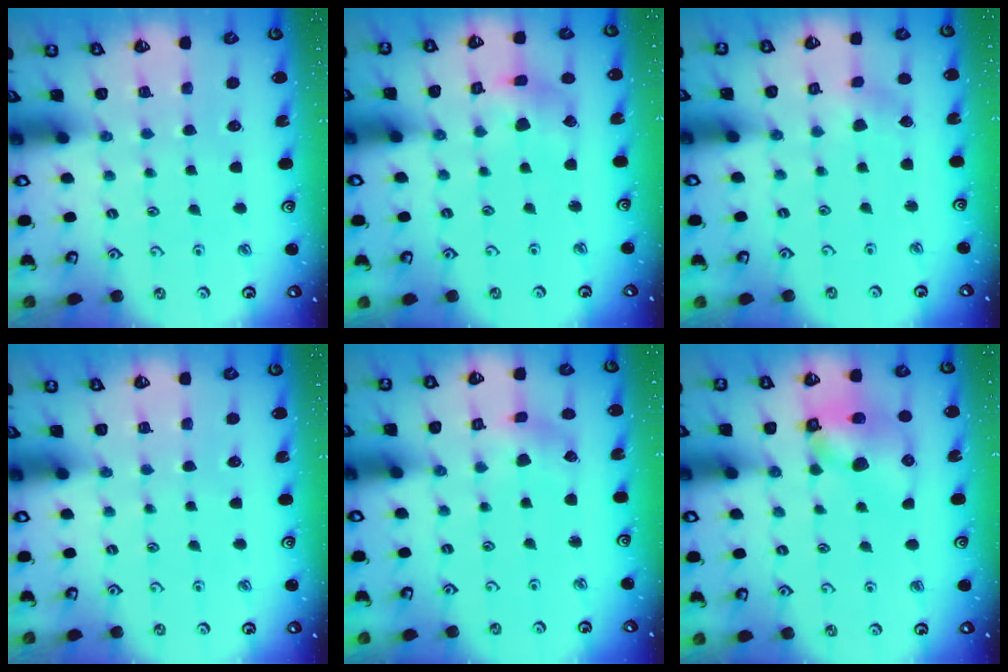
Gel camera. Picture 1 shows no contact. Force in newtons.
{"total": 6.8, "press": 6.8, "slide": 0.7}
{"total": 2.2, "press": 2.2, "slide": 0.2}
{"total": 0.0}
{"total": 1.4, "press": 1.4, "slide": 0.2}
{"total": 10.3, "press": 10.2, "slide": 1.4}